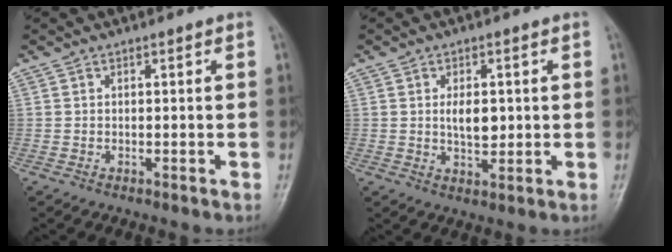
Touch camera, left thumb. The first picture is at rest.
{"total": 4.9, "force": [0.6, 2.7, 4.1], "torque": [-0.060, -0.006, 0.013]}